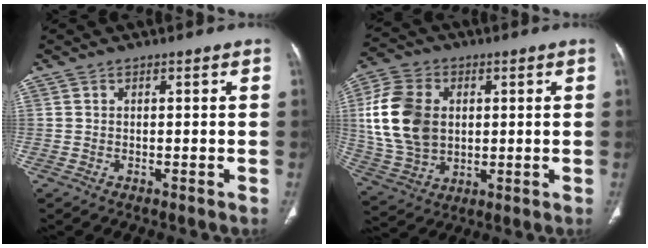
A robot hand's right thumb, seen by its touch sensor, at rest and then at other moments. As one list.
[{"total": 16.1, "force": [2.3, 11.7, 10.9], "torque": [-0.199, 0.000, 0.050]}]